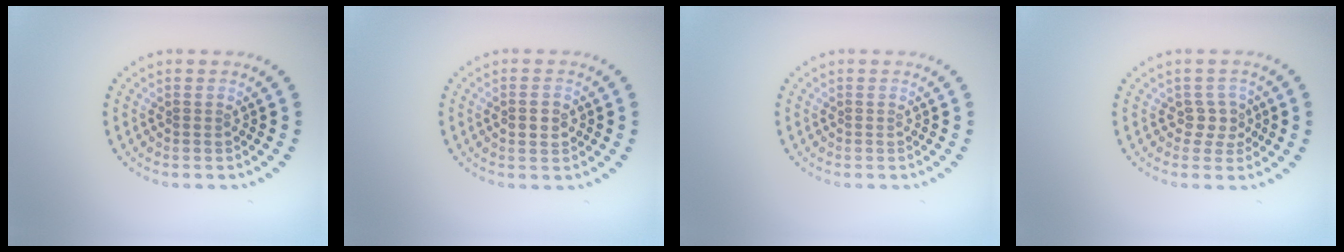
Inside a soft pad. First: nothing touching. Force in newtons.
{"total": 1.6, "press": 1.6, "slide": 0.2}
{"total": 0.0}
{"total": 1.8, "press": 1.5, "slide": 0.9}